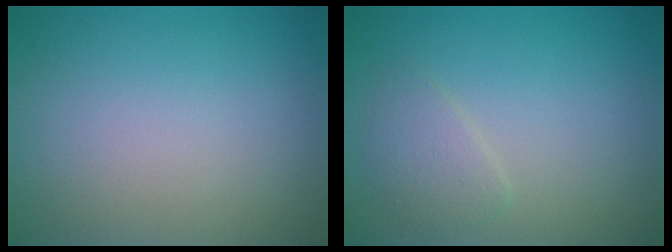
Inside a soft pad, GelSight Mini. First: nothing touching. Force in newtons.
{"total": 1.7, "press": 1.7, "slide": 0.1}